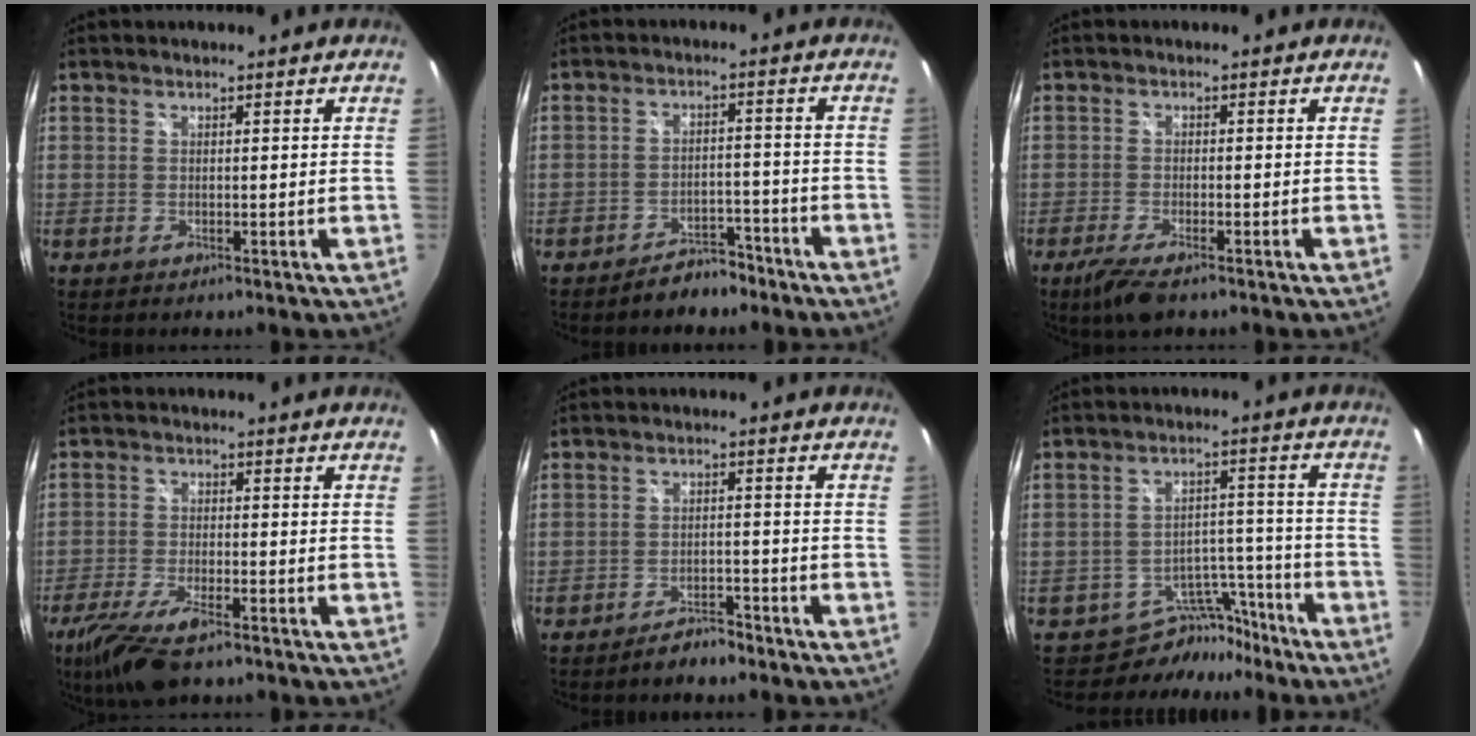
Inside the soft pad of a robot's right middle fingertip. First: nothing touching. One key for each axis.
{"total": 5.7, "fx": -4.9, "fy": 2.5, "fz": 1.6, "tx": -0.038, "ty": 0.016, "tz": -0.065}
{"total": 5.5, "fx": -3.9, "fy": 1.2, "fz": 3.7, "tx": -0.091, "ty": -0.020, "tz": -0.073}
{"total": 10.7, "fx": -7.4, "fy": 3.0, "fz": 7.1, "tx": -0.166, "ty": -0.035, "tz": -0.141}
{"total": 3.9, "fx": -3.5, "fy": 1.1, "fz": 1.3, "tx": -0.037, "ty": 0.003, "tz": -0.052}
{"total": 8.4, "fx": -7.3, "fy": 4.2, "fz": -0.1, "tx": 0.003, "ty": 0.038, "tz": -0.106}